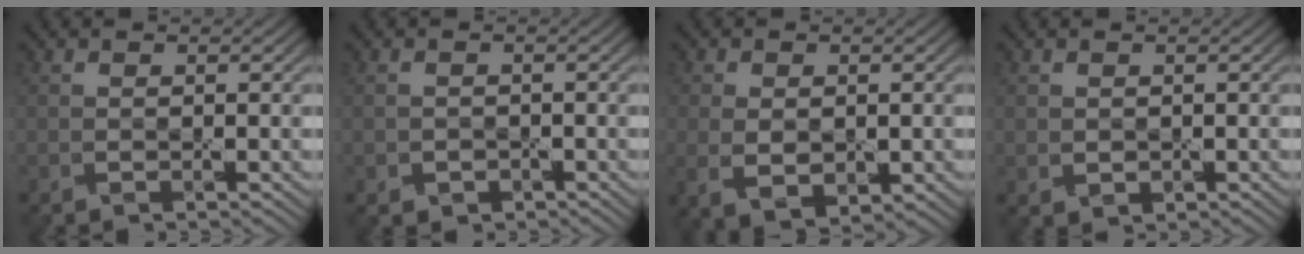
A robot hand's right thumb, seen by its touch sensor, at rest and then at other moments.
{"total": 1.6, "force": [-0.8, 1.4, 0.4], "torque": [-0.002, -0.008, -0.015]}
{"total": 4.8, "force": [-0.8, 3.2, 3.5], "torque": [-0.082, -0.018, -0.005]}
{"total": 1.0, "force": [0.2, 0.9, 0.4], "torque": [-0.012, -0.007, 0.009]}